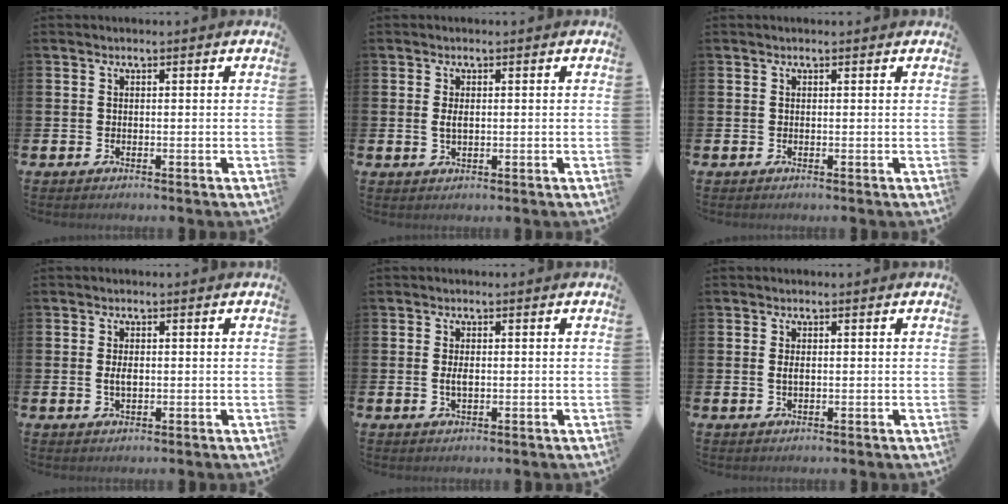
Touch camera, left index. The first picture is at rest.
{"total": 1.4, "force": [0.2, 0.7, 1.2], "torque": [-0.022, 0.005, 0.002]}
{"total": 0.0}
{"total": 2.0, "force": [0.0, 1.0, 1.7], "torque": [-0.031, 0.004, -0.001]}
{"total": 1.8, "force": [0.0, 0.8, 1.6], "torque": [-0.029, 0.002, -0.001]}
{"total": 1.1, "force": [0.2, 0.5, 0.9], "torque": [-0.016, 0.005, 0.001]}